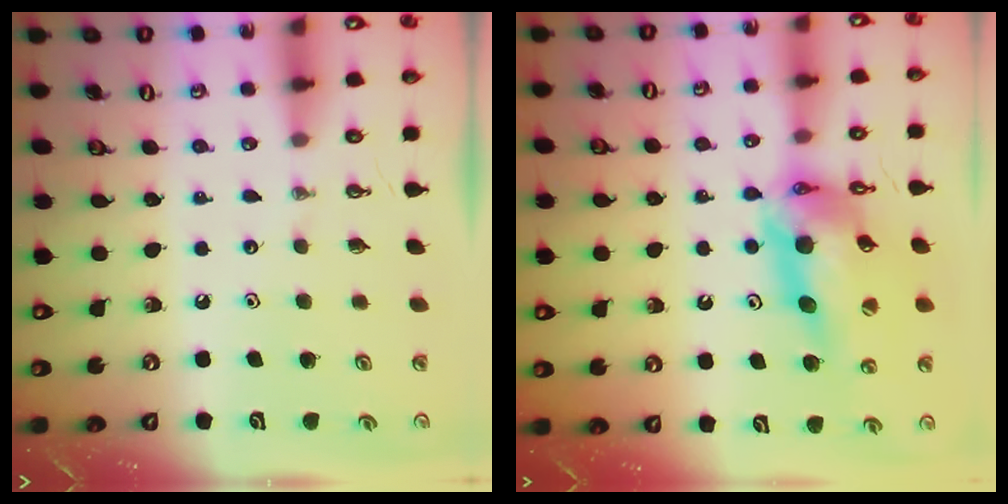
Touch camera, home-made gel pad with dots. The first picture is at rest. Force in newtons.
{"total": 16.6, "press": 16.5, "slide": 1.6}